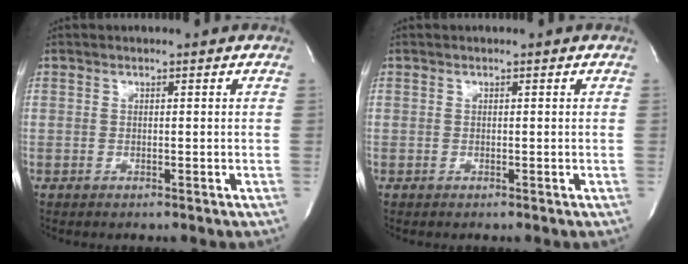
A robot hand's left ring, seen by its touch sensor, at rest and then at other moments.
{"total": 0.0}